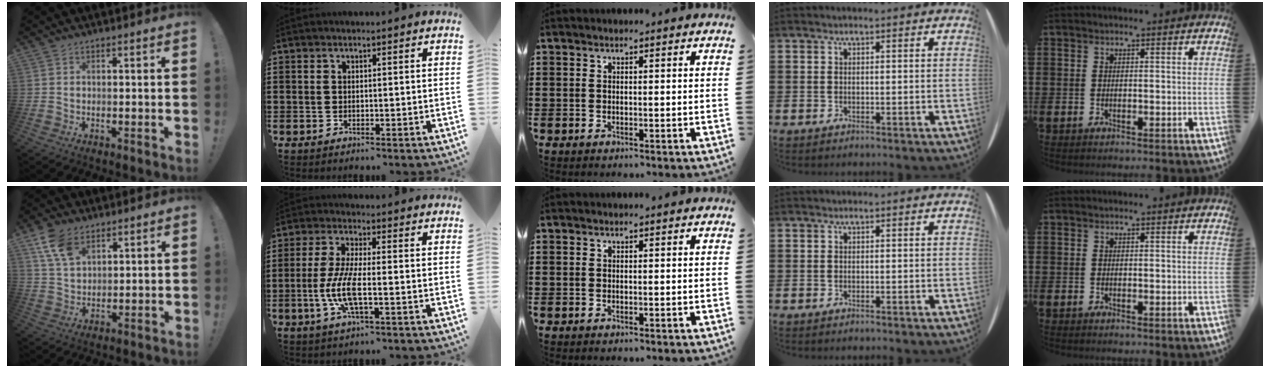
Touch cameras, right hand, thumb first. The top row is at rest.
{"thumb": {"total": 9.4, "force": [5.6, 5.3, 5.2], "torque": [-0.098, -0.016, 0.111]}, "index": {"total": 7.3, "force": [-2.0, 1.8, 6.8], "torque": [-0.159, -0.015, -0.046]}}